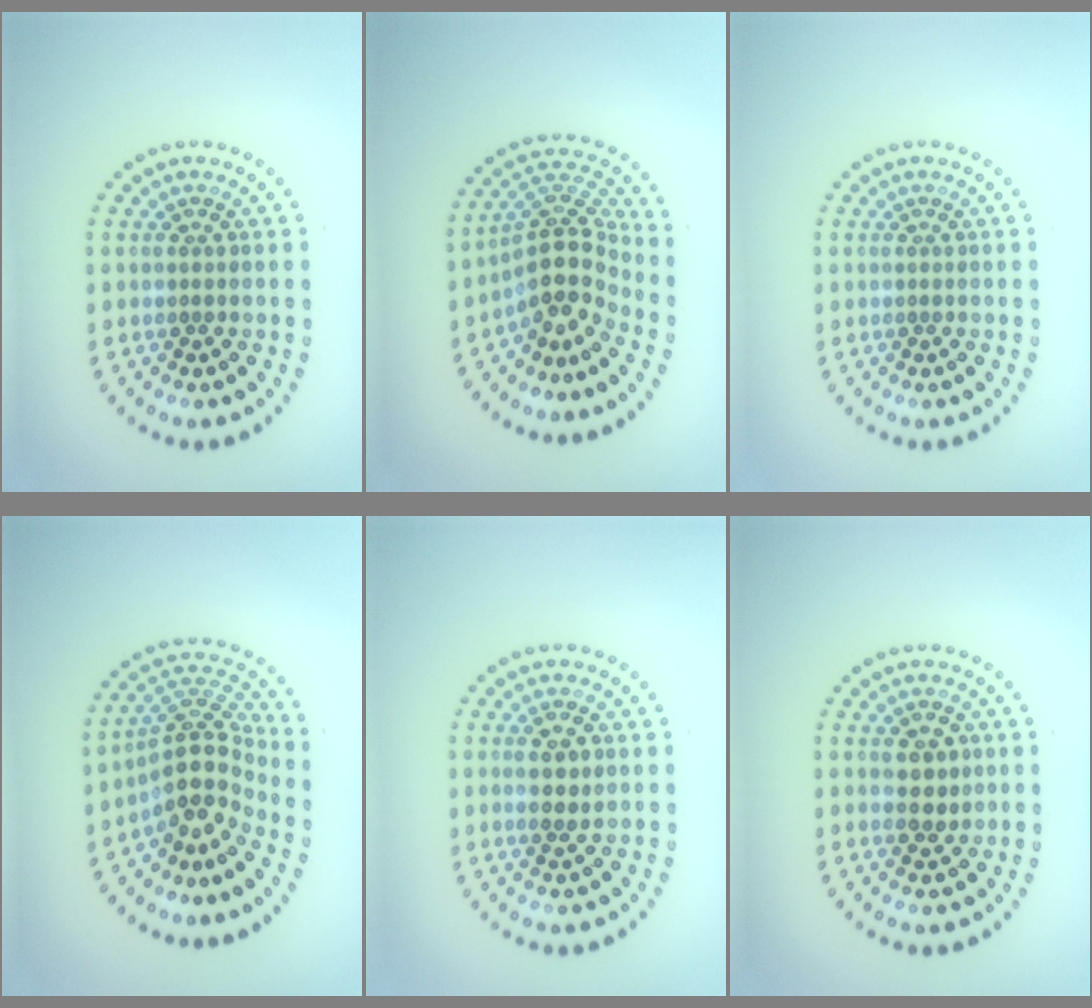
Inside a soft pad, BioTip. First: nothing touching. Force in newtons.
{"total": 4.7, "press": 3.5, "slide": 3.2}
{"total": 0.0}
{"total": 4.8, "press": 3.6, "slide": 3.2}
{"total": 2.1, "press": 2.0, "slide": 0.7}
{"total": 2.5, "press": 2.4, "slide": 0.4}